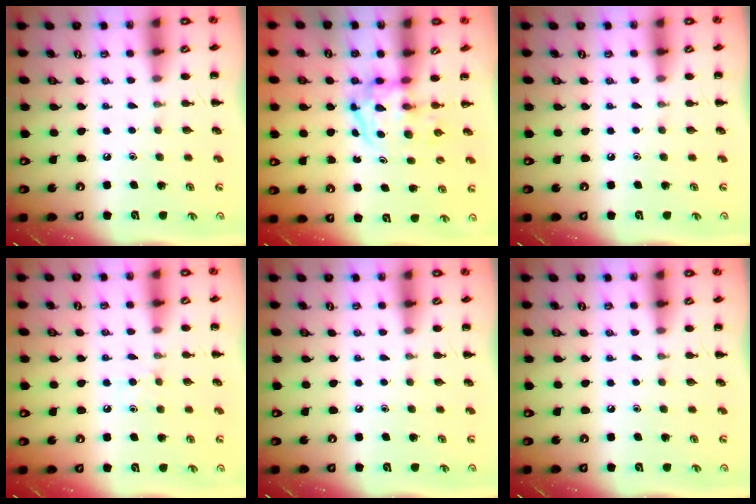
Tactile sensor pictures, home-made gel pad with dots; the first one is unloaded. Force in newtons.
{"total": 3.8, "press": 3.7, "slide": 0.5}
{"total": 0.0}
{"total": 4.7, "press": 4.4, "slide": 1.5}
{"total": 0.0}
{"total": 0.0}